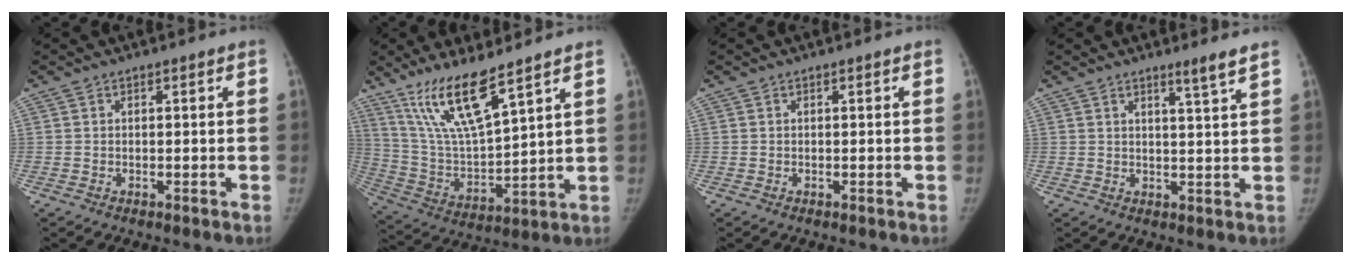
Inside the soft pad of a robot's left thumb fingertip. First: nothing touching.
{"total": 14.4, "force": [10.0, 2.5, 10.0], "torque": [-0.183, -0.058, 0.211]}
{"total": 0.0}
{"total": 3.6, "force": [2.7, -0.8, 2.3], "torque": [-0.036, -0.027, 0.044]}